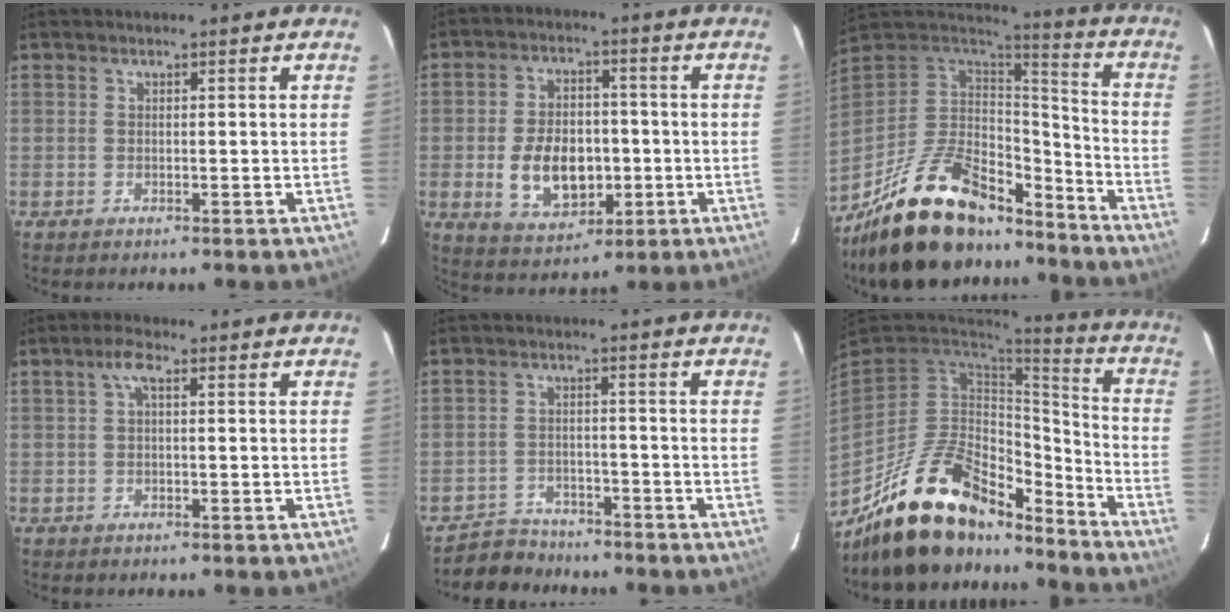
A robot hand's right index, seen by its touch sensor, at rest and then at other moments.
{"total": 12.0, "force": [-2.3, 7.7, 8.8], "torque": [-0.178, 0.007, -0.020]}
{"total": 26.6, "force": [-19.5, 10.9, 14.5], "torque": [-0.281, 0.001, -0.305]}
{"total": 2.6, "force": [0.6, 0.8, 2.4], "torque": [-0.050, 0.010, 0.010]}
{"total": 5.8, "force": [-5.1, 2.9, -0.3], "torque": [-0.011, 0.016, -0.083]}
{"total": 21.4, "force": [-16.7, 8.9, 10.0], "torque": [-0.199, 0.024, -0.271]}